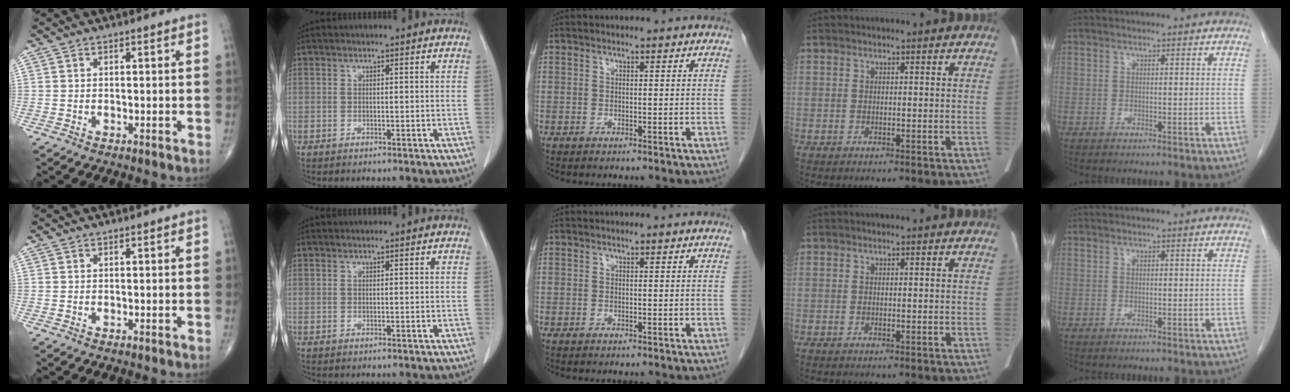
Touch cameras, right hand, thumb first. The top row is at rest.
{}